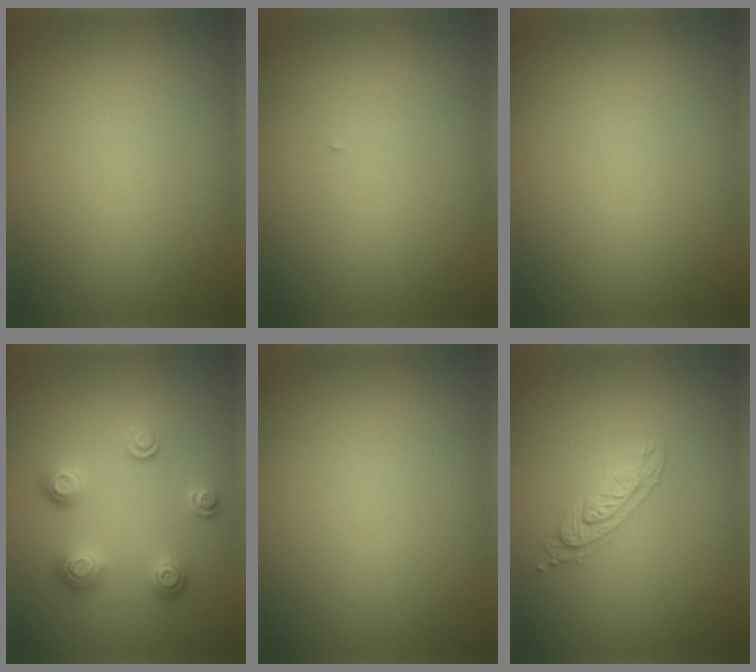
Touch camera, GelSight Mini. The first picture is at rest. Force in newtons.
{"total": 0.0}
{"total": 0.0}
{"total": 3.4, "press": 2.6, "slide": 2.1}
{"total": 0.0}
{"total": 2.3, "press": 2.2, "slide": 0.5}